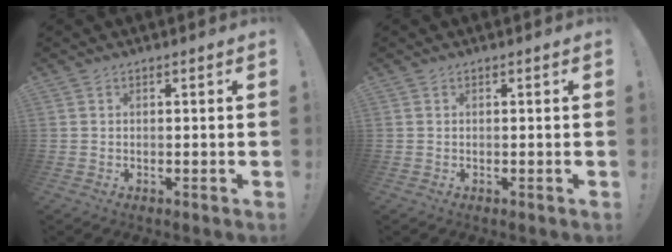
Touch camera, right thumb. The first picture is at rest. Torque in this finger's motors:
{"motor_torque": [0.00, 0.00, 0.00, 0.00, 0.00]}